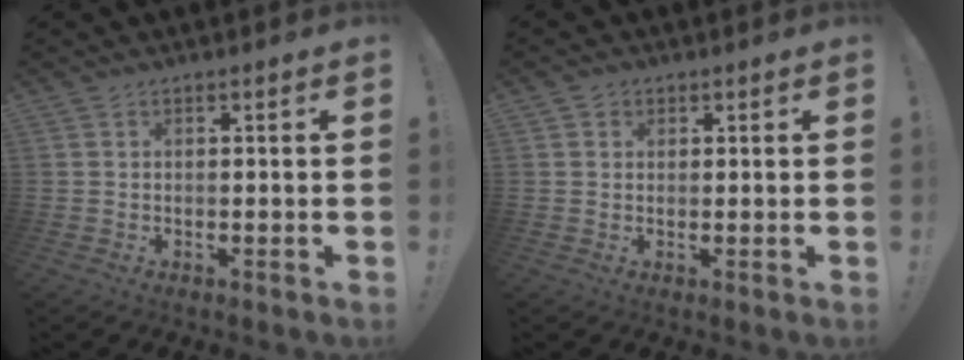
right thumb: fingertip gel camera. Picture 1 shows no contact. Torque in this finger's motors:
{"motor_torque": [0.20, -0.48, -0.13, -0.14, 0.00]}